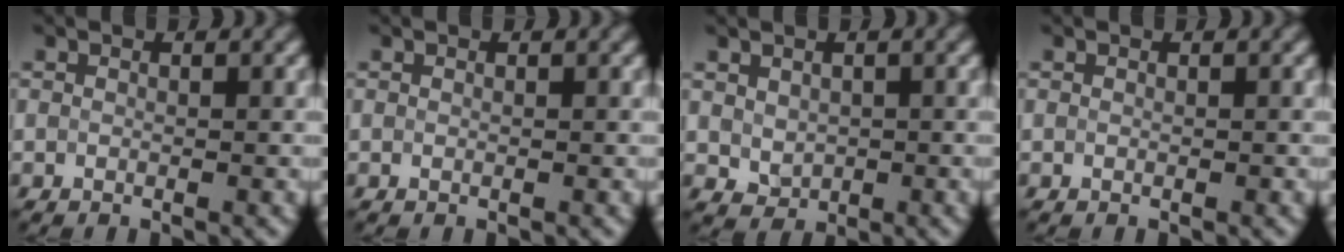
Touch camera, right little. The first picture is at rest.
{"total": 0.0}
{"total": 1.8, "force": [0.0, 1.7, 0.6], "torque": [-0.017, -0.002, 0.009]}
{"total": 0.0}